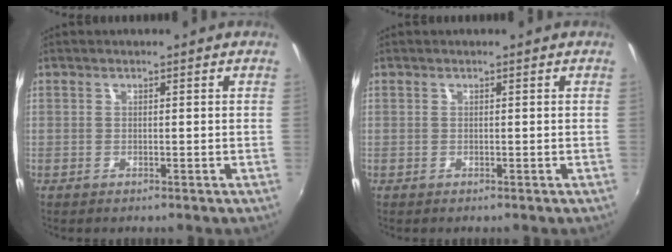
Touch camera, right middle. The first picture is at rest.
{"total": 0.0}